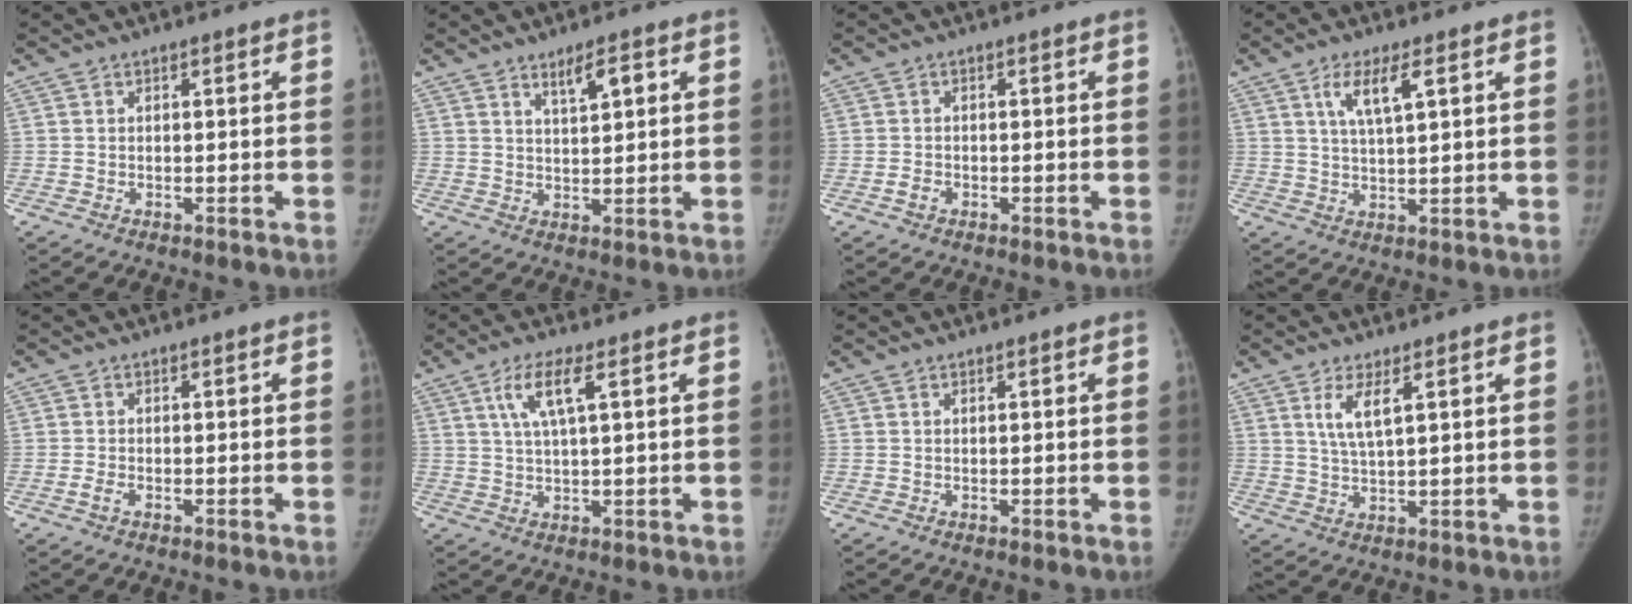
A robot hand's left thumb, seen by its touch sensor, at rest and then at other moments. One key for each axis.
{"total": 4.2, "fx": 2.2, "fy": 1.1, "fz": 3.4, "tx": -0.055, "ty": -0.010, "tz": 0.040}
{"total": 1.4, "fx": -0.7, "fy": 1.0, "fz": 0.6, "tx": -0.011, "ty": 0.007, "tz": -0.014}
{"total": 5.9, "fx": 2.7, "fy": 1.4, "fz": 5.1, "tx": -0.096, "ty": -0.010, "tz": 0.054}
{"total": 1.1, "fx": -0.6, "fy": 0.5, "fz": 0.8, "tx": -0.020, "ty": 0.001, "tz": -0.013}
{"total": 6.2, "fx": 2.5, "fy": 1.1, "fz": 5.5, "tx": -0.121, "ty": 0.000, "tz": 0.051}
{"total": 0.0}
{"total": 4.7, "fx": 2.1, "fy": 1.0, "fz": 4.1, "tx": -0.086, "ty": -0.015, "tz": 0.049}